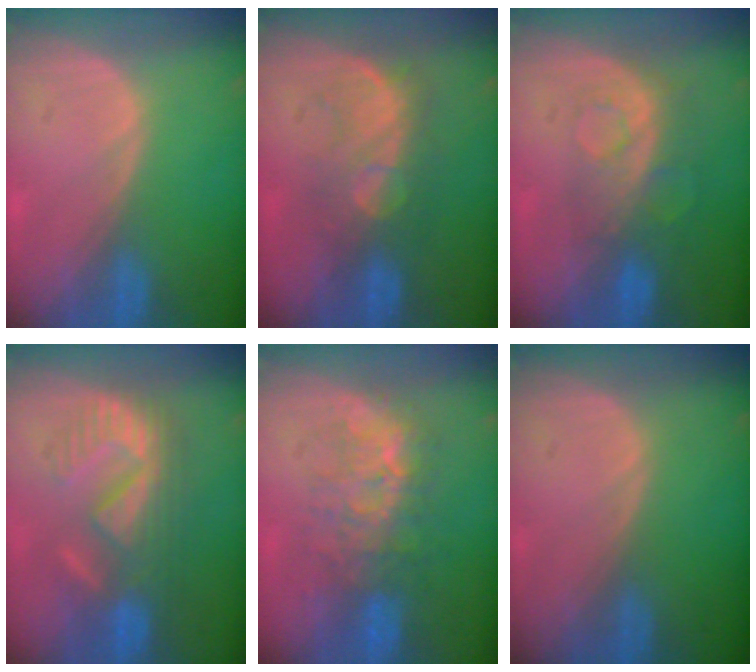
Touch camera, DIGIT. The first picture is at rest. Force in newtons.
{"total": 7.8, "press": 7.7, "slide": 1.6}
{"total": 8.5, "press": 7.2, "slide": 4.6}
{"total": 8.9, "press": 8.8, "slide": 1.8}
{"total": 8.2, "press": 7.9, "slide": 2.3}
{"total": 0.0}